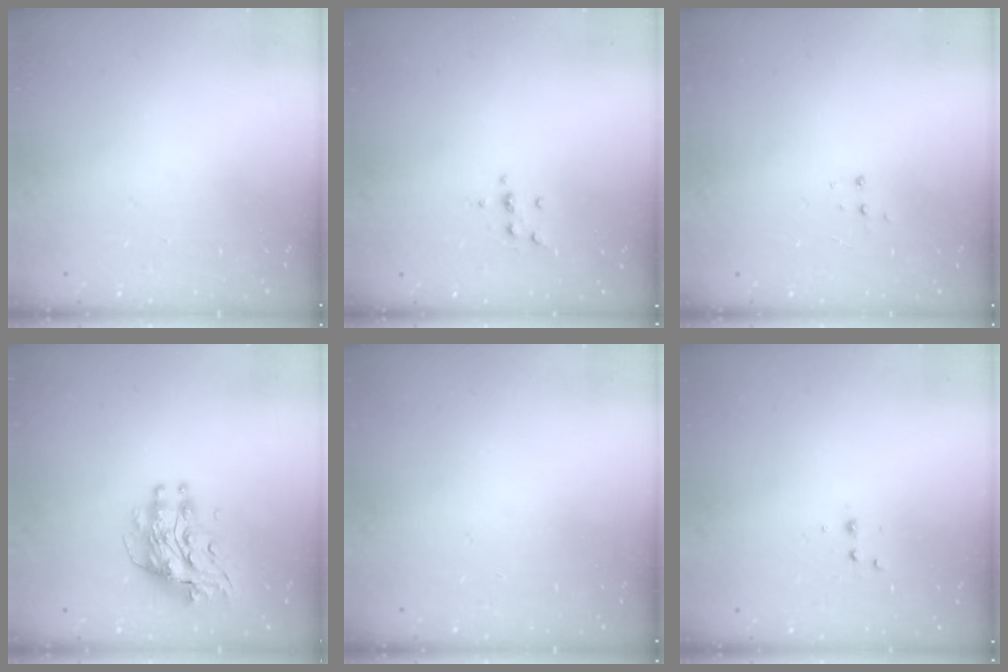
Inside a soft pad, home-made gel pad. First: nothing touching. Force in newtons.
{"total": 3.6, "press": 3.5, "slide": 0.9}
{"total": 5.2, "press": 5.2, "slide": 0.3}
{"total": 9.4, "press": 9.3, "slide": 0.9}
{"total": 0.0}
{"total": 2.9, "press": 2.7, "slide": 1.1}